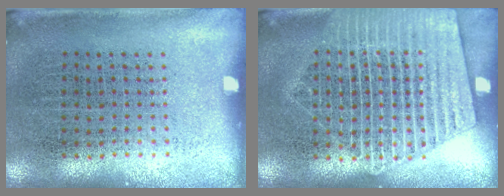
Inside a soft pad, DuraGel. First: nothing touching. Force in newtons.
{"total": 2.3, "press": 2.2, "slide": 0.2}